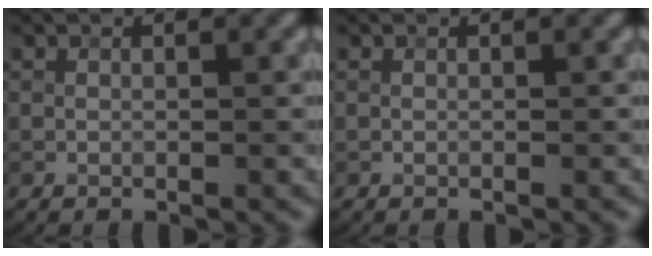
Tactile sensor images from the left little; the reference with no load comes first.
{"total": 0.0}